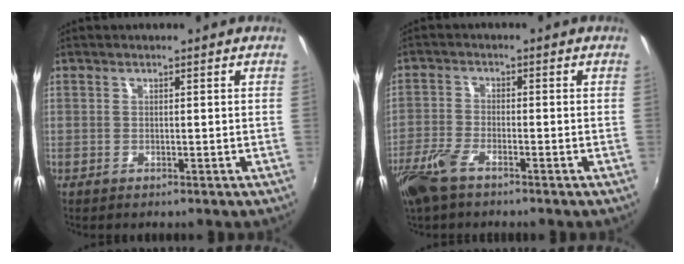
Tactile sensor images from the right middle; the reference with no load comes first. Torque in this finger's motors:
{"motor_torque": [0.27, -0.24, 0.09, 0.06]}